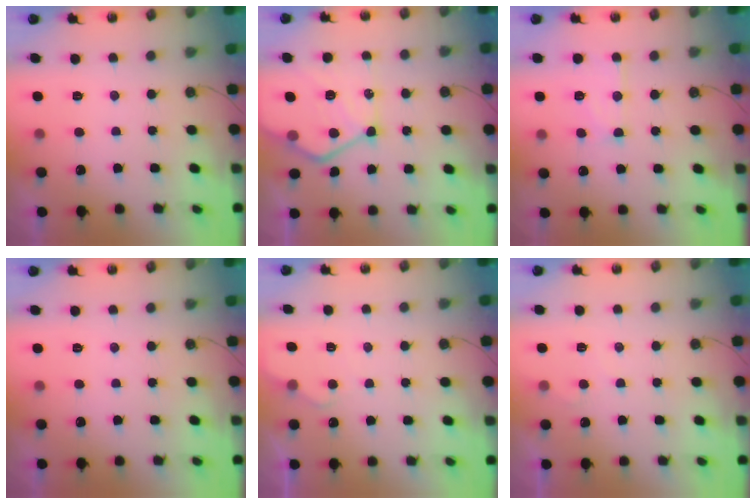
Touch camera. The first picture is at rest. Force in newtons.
{"total": 15.5, "press": 15.4, "slide": 1.4}
{"total": 9.3, "press": 9.3, "slide": 0.8}
{"total": 0.0}
{"total": 3.5, "press": 3.4, "slide": 0.5}
{"total": 3.4, "press": 3.4, "slide": 0.4}